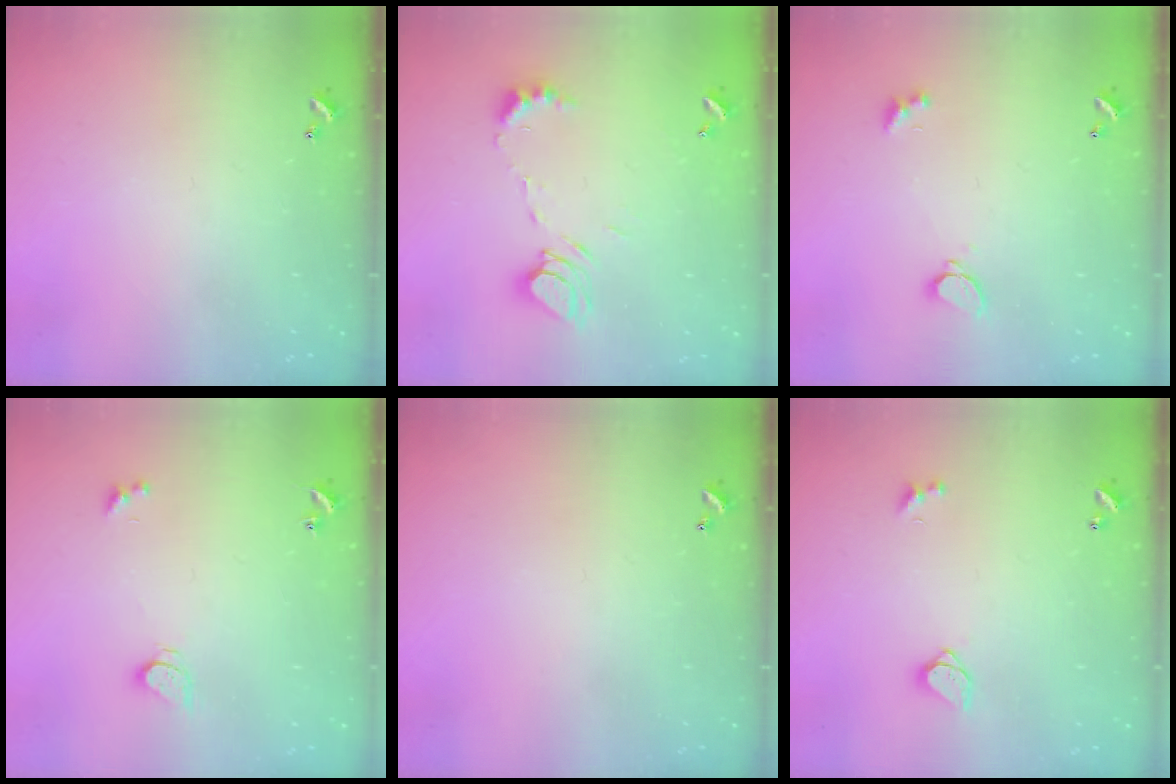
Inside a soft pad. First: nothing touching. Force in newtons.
{"total": 8.6, "press": 8.5, "slide": 1.1}
{"total": 1.7, "press": 1.7, "slide": 0.3}
{"total": 2.9, "press": 2.9, "slide": 0.5}
{"total": 0.0}
{"total": 1.6, "press": 1.5, "slide": 0.3}